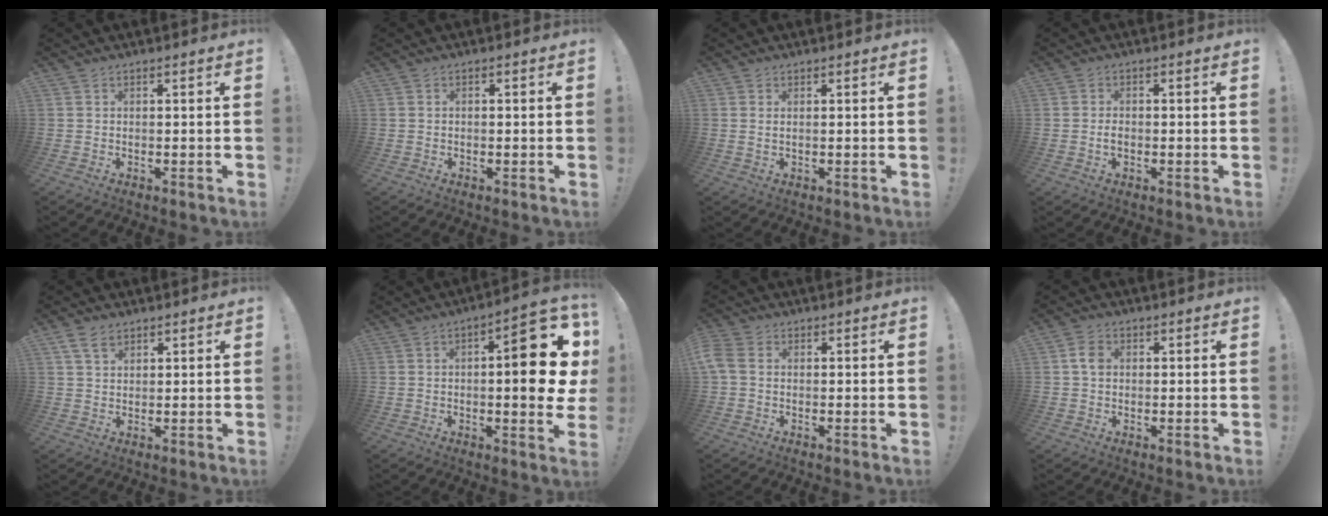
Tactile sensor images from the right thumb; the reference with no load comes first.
{"total": 0.7, "force": [-0.4, 0.5, 0.3], "torque": [-0.013, 0.005, -0.006]}
{"total": 1.2, "force": [0.7, 0.3, 0.9], "torque": [-0.017, 0.001, 0.012]}
{"total": 1.8, "force": [-0.8, 1.3, 1.1], "torque": [-0.018, 0.005, -0.014]}
{"total": 5.0, "force": [3.0, 2.9, 2.8], "torque": [-0.047, -0.007, 0.056]}
{"total": 16.3, "force": [1.5, 4.6, 15.5], "torque": [-0.185, -0.011, 0.014]}
{"total": 4.0, "force": [0.3, 2.9, 2.8], "torque": [-0.073, 0.006, 0.007]}
{"total": 4.2, "force": [0.4, 3.1, 2.9], "torque": [-0.040, 0.005, 0.007]}